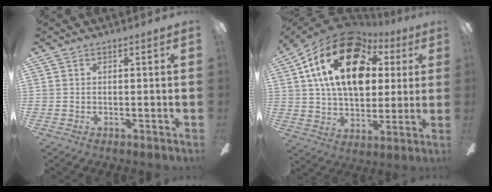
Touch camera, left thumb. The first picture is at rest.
{"total": 23.6, "force": [8.9, 14.4, 16.4], "torque": [-0.299, -0.023, 0.149]}